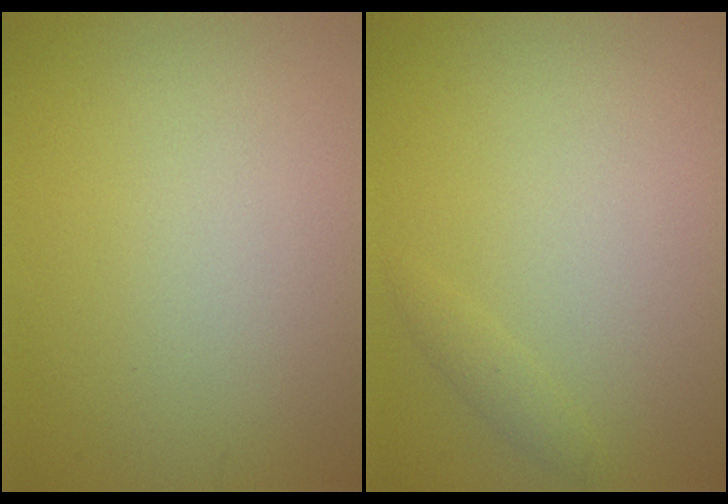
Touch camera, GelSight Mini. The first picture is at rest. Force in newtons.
{"total": 0.8, "press": 0.8, "slide": 0.0}